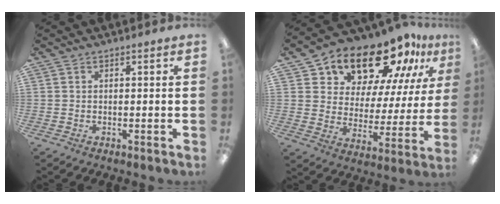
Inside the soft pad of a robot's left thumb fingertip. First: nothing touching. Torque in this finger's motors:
{"motor_torque": [0.48, 1.01, 1.35, -1.42, 0.12]}